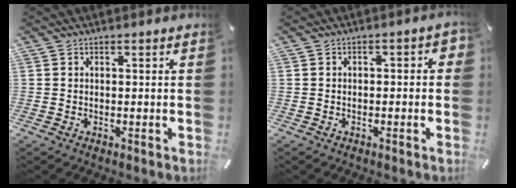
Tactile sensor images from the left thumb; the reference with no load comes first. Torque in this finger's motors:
{"motor_torque": [0.00, -0.13, -0.25, -0.08, 0.07]}